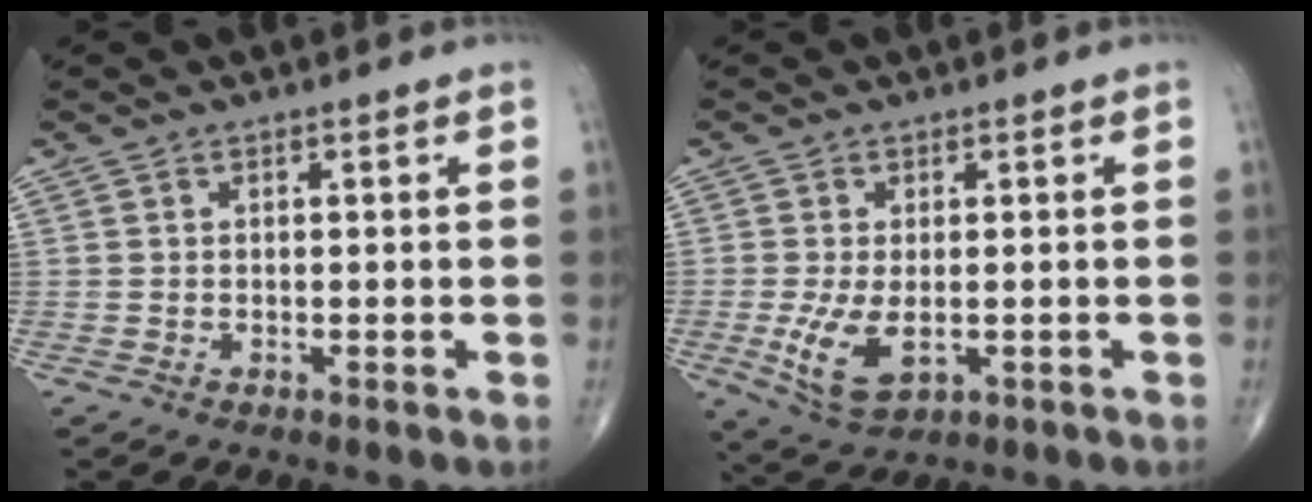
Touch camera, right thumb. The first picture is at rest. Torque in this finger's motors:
{"motor_torque": [-0.09, 0.42, 0.19, 0.02, 0.00]}